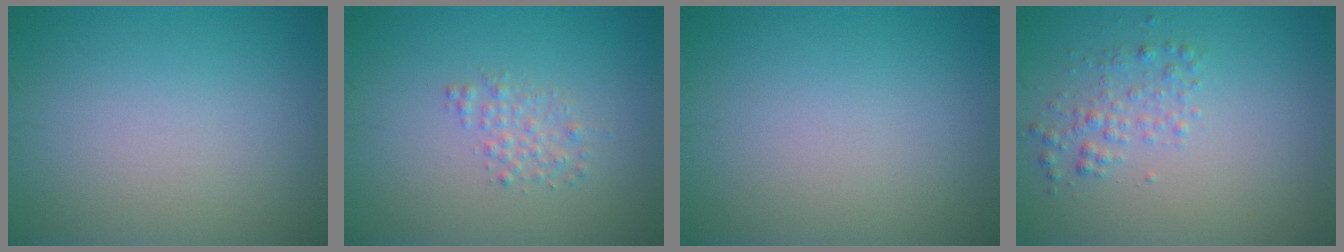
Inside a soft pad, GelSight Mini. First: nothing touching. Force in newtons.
{"total": 1.6, "press": 1.6, "slide": 0.0}
{"total": 0.0}
{"total": 1.9, "press": 1.9, "slide": 0.1}